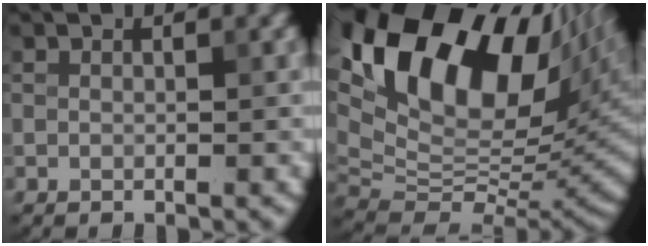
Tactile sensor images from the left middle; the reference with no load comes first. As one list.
[{"total": 19.1, "force": [8.7, 10.2, 13.7], "torque": [-0.272, 0.042, 0.157]}]